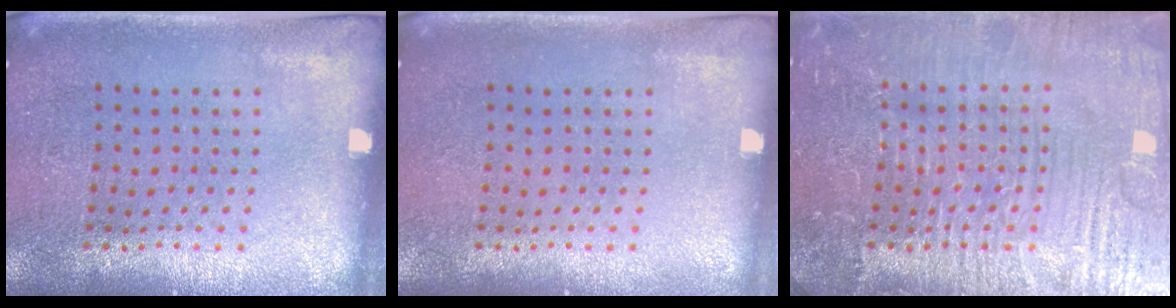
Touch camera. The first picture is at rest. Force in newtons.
{"total": 0.0}
{"total": 5.7, "press": 5.6, "slide": 0.7}